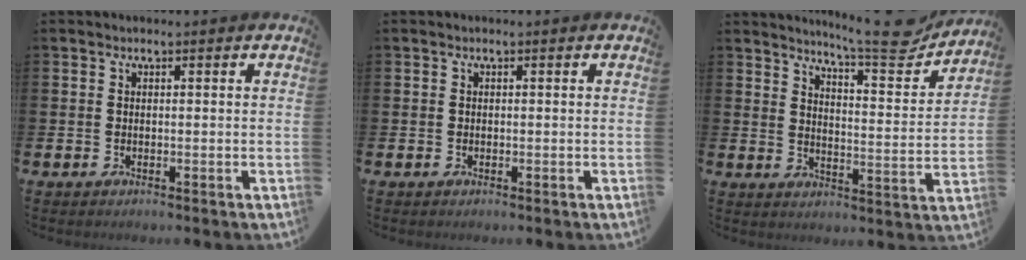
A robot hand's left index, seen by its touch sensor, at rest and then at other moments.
{"total": 0.0}
{"total": 8.7, "force": [7.9, 0.7, 3.5], "torque": [-0.061, -0.054, 0.134]}